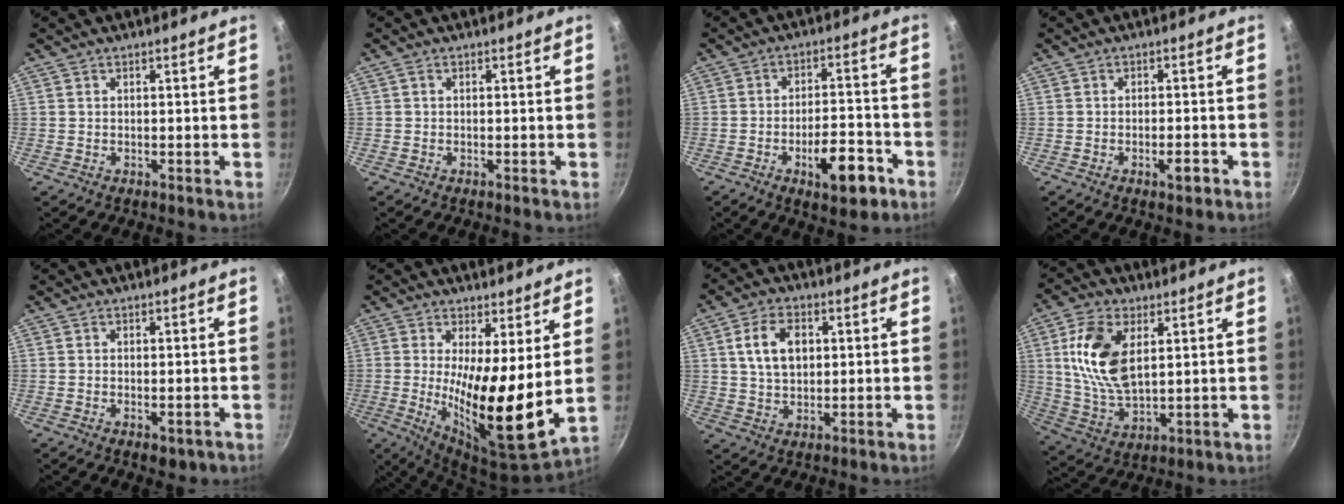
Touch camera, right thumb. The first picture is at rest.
{"total": 0.6, "force": [0.1, 0.4, 0.4], "torque": [-0.008, 0.003, 0.002]}
{"total": 10.5, "force": [-5.0, 4.4, 8.1], "torque": [-0.093, 0.035, -0.068]}
{"total": 3.2, "force": [-1.6, 1.2, 2.5], "torque": [-0.031, 0.012, -0.023]}
{"total": 2.9, "force": [-1.2, 1.5, 2.2], "torque": [-0.027, -0.003, -0.014]}
{"total": 15.3, "force": [2.2, 3.8, 14.7], "torque": [-0.245, -0.048, 0.035]}
{"total": 8.8, "force": [1.9, 5.7, 6.4], "torque": [-0.100, 0.002, 0.034]}
{"total": 14.1, "force": [3.8, 7.6, 11.2], "torque": [-0.211, -0.015, 0.080]}